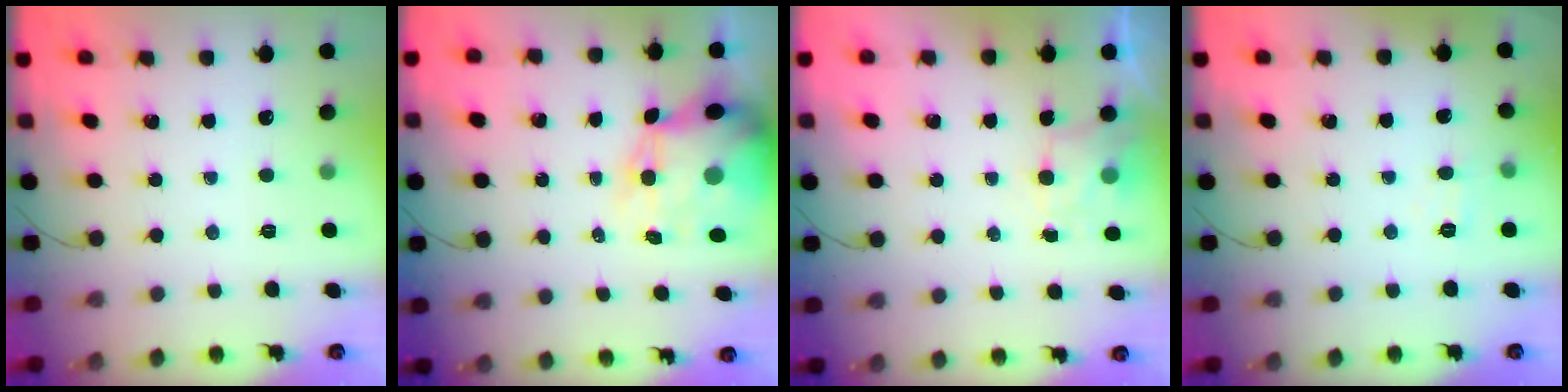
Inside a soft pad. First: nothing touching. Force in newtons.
{"total": 10.6, "press": 10.1, "slide": 3.2}
{"total": 1.9, "press": 1.6, "slide": 1.0}
{"total": 3.9, "press": 3.6, "slide": 1.5}